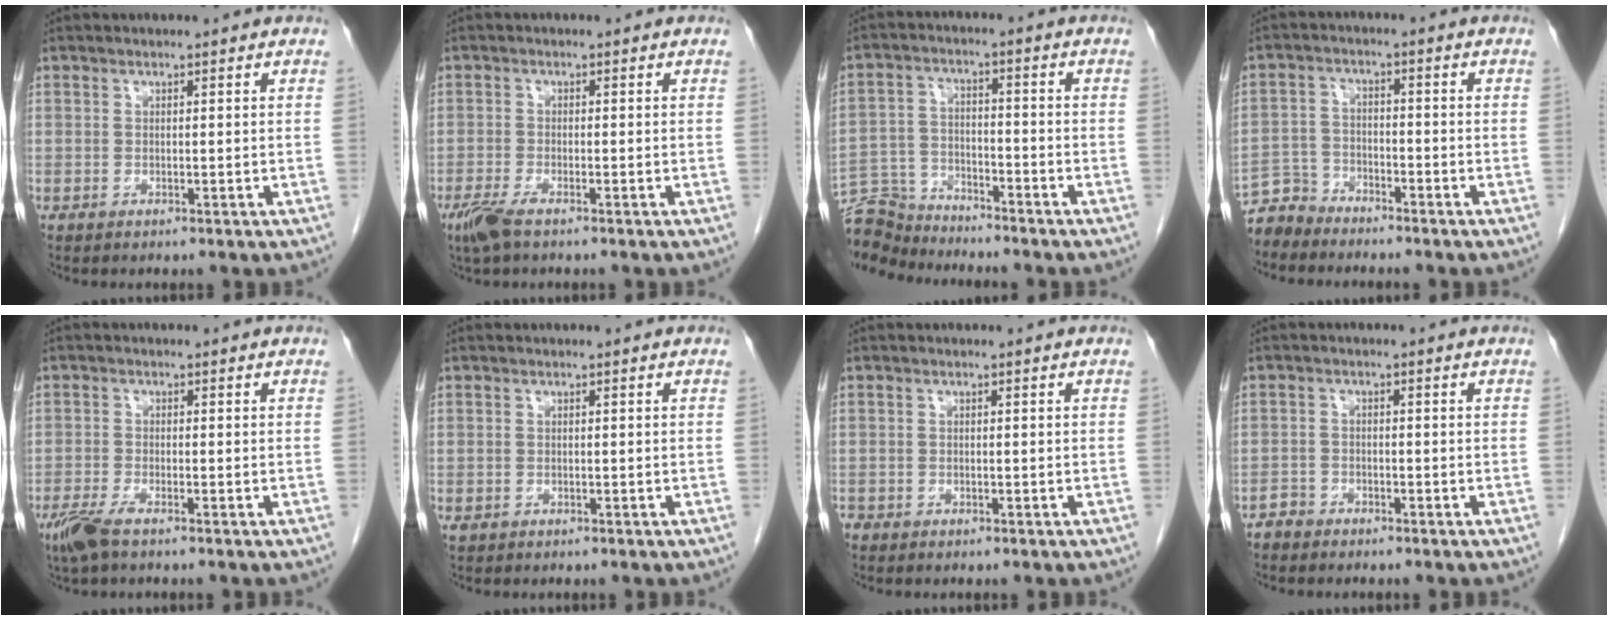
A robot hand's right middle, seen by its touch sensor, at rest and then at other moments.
{"total": 3.5, "force": [-2.4, 0.6, 2.4], "torque": [-0.055, -0.008, -0.047]}
{"total": 9.6, "force": [-9.5, 1.5, 0.8], "torque": [-0.021, 0.001, -0.179]}
{"total": 4.4, "force": [-4.2, 1.2, -0.7], "torque": [0.013, -0.004, -0.085]}
{"total": 3.9, "force": [-2.8, 0.6, 2.7], "torque": [-0.061, -0.010, -0.055]}
{"total": 0.6, "force": [-0.3, 0.5, 0.1], "torque": [-0.006, 0.002, -0.001]}
{"total": 1.0, "force": [-0.7, 0.7, 0.2], "torque": [-0.009, 0.001, -0.013]}
{"total": 2.0, "force": [-1.8, 1.0, -0.3], "torque": [0.003, 0.004, -0.035]}